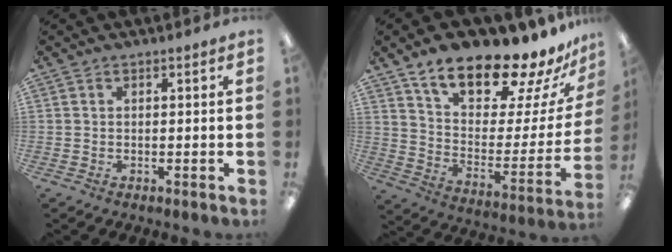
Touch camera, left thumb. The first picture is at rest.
{"total": 20.4, "force": [16.8, 6.4, 9.8], "torque": [-0.145, -0.124, 0.280]}